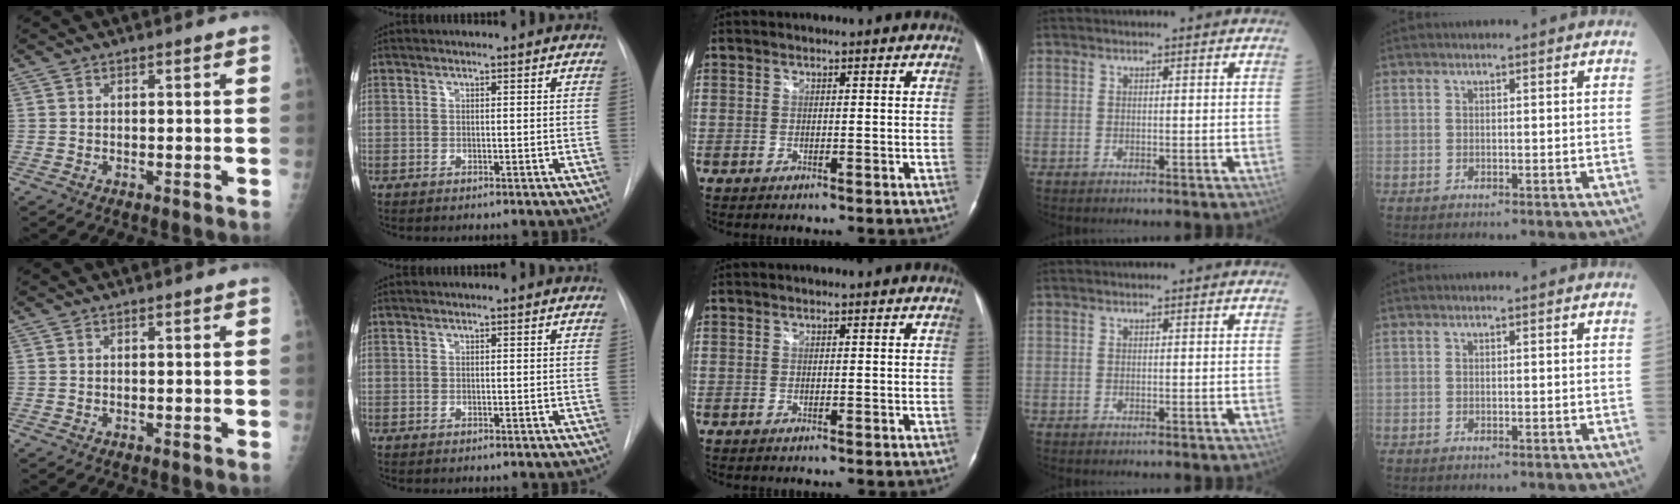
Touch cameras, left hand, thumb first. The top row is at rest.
{}